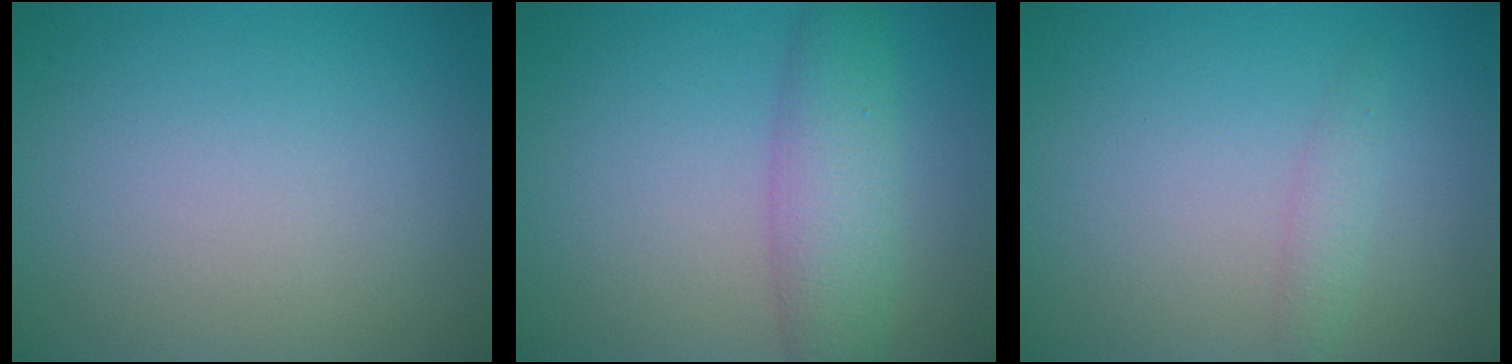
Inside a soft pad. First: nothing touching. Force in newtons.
{"total": 4.4, "press": 4.4, "slide": 0.1}
{"total": 1.3, "press": 1.3, "slide": 0.0}